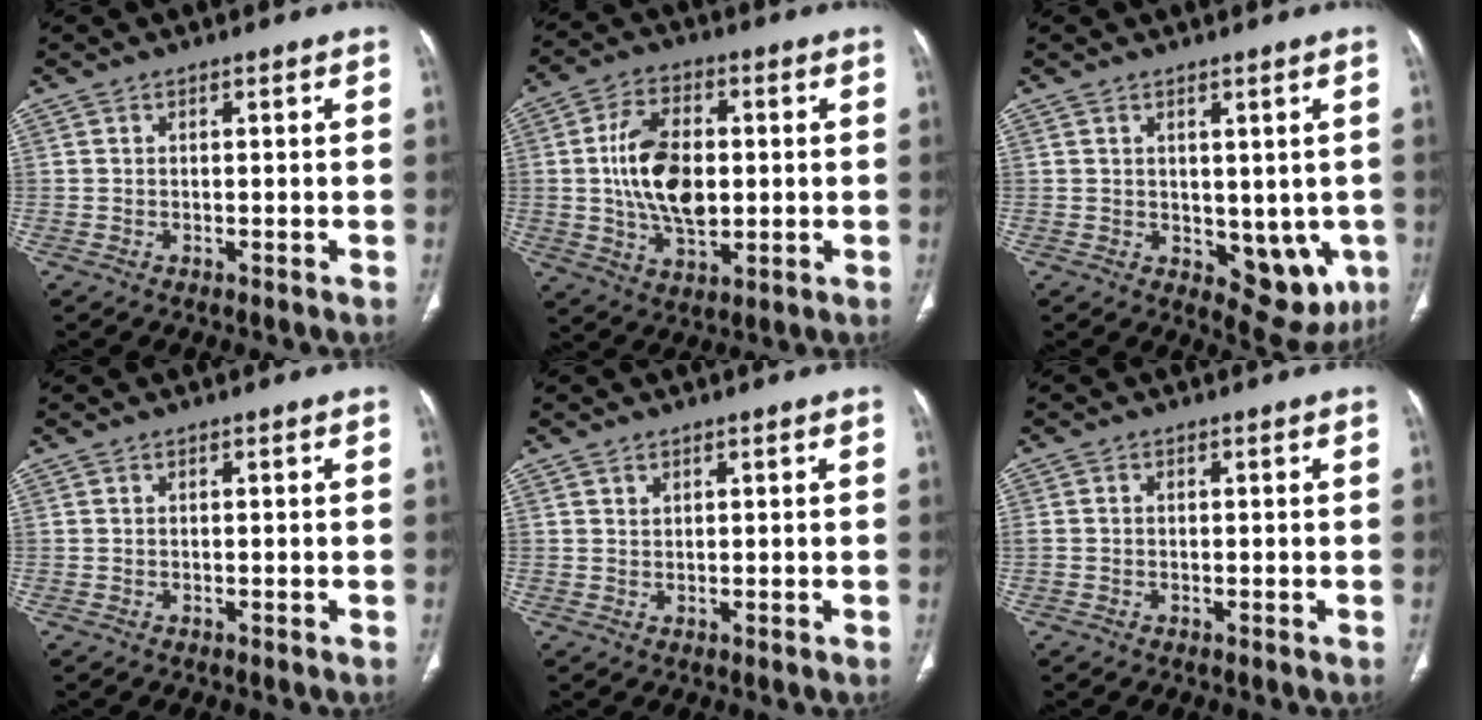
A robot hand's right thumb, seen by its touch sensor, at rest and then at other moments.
{"total": 14.0, "force": [0.6, 8.3, 11.3], "torque": [-0.189, 0.002, 0.013]}
{"total": 9.2, "force": [-1.1, 5.6, 7.2], "torque": [-0.048, -0.017, 0.003]}
{"total": 0.0}
{"total": 1.0, "force": [0.7, 0.6, 0.3], "torque": [0.000, -0.005, 0.012]}
{"total": 0.7, "force": [0.0, 0.6, 0.4], "torque": [-0.005, 0.004, 0.001]}